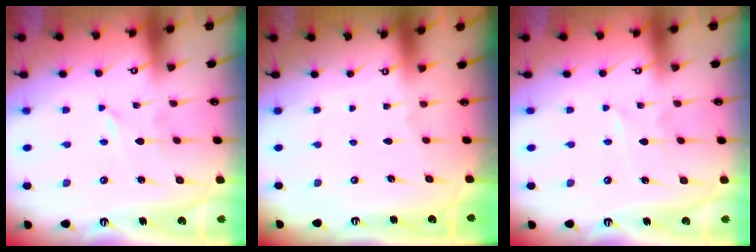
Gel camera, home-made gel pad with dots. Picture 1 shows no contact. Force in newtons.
{"total": 0.0}
{"total": 0.8, "press": 0.8, "slide": 0.1}